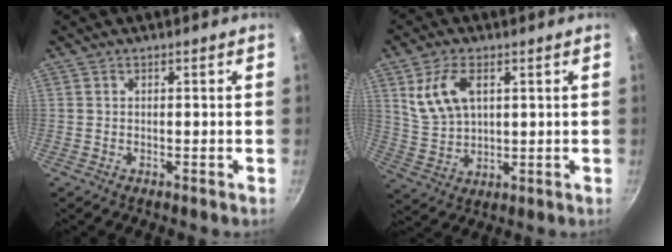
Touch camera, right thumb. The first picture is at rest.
{"total": 9.1, "force": [3.6, 5.1, 6.7], "torque": [-0.128, -0.009, 0.078]}